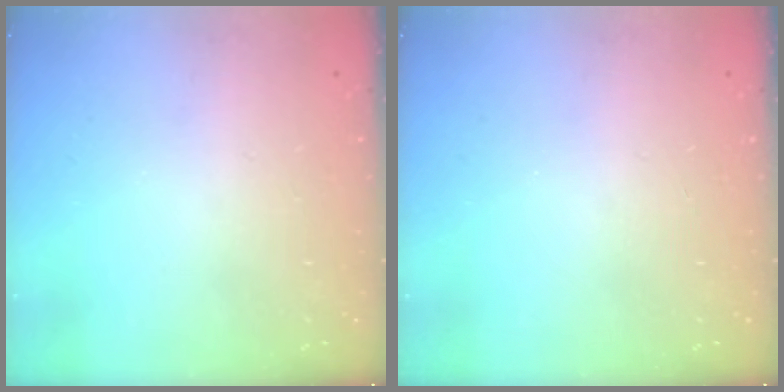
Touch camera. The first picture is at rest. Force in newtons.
{"total": 0.0}